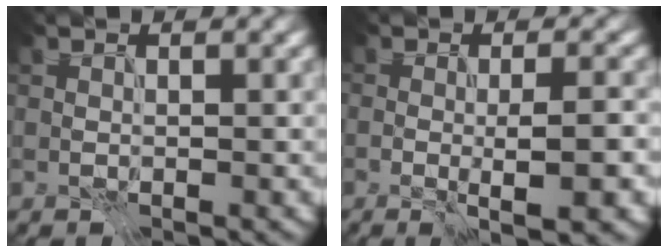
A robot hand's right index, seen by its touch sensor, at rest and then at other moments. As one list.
[{"total": 4.1, "force": [-1.3, 0.8, 3.8], "torque": [-0.045, 0.001, -0.019]}]